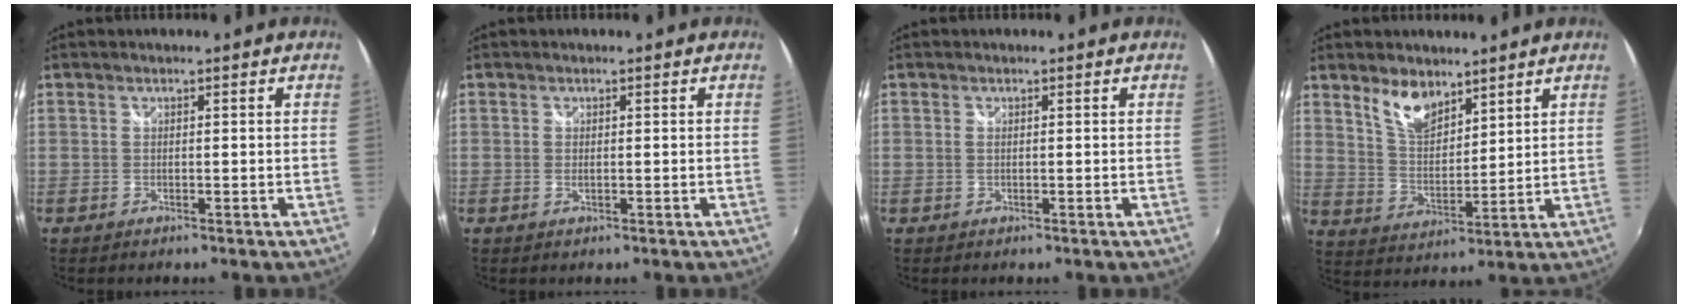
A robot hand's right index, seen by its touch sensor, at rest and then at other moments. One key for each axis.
{"total": 0.9, "fx": 0.0, "fy": 0.4, "fz": 0.8, "tx": -0.017, "ty": -0.001, "tz": -0.001}
{"total": 0.5, "fx": 0.1, "fy": 0.2, "fz": 0.5, "tx": -0.011, "ty": -0.001, "tz": 0.000}
{"total": 8.3, "fx": 5.8, "fy": 3.8, "fz": 4.5, "tx": -0.078, "ty": 0.006, "tz": 0.114}